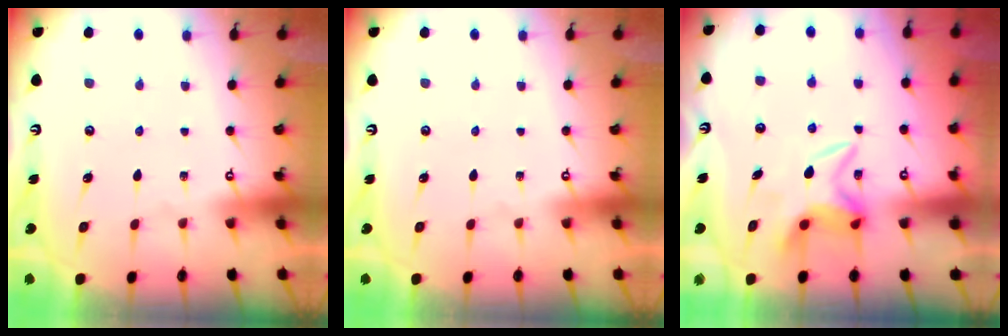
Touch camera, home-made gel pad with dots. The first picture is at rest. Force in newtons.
{"total": 0.0}
{"total": 6.4, "press": 6.4, "slide": 0.6}